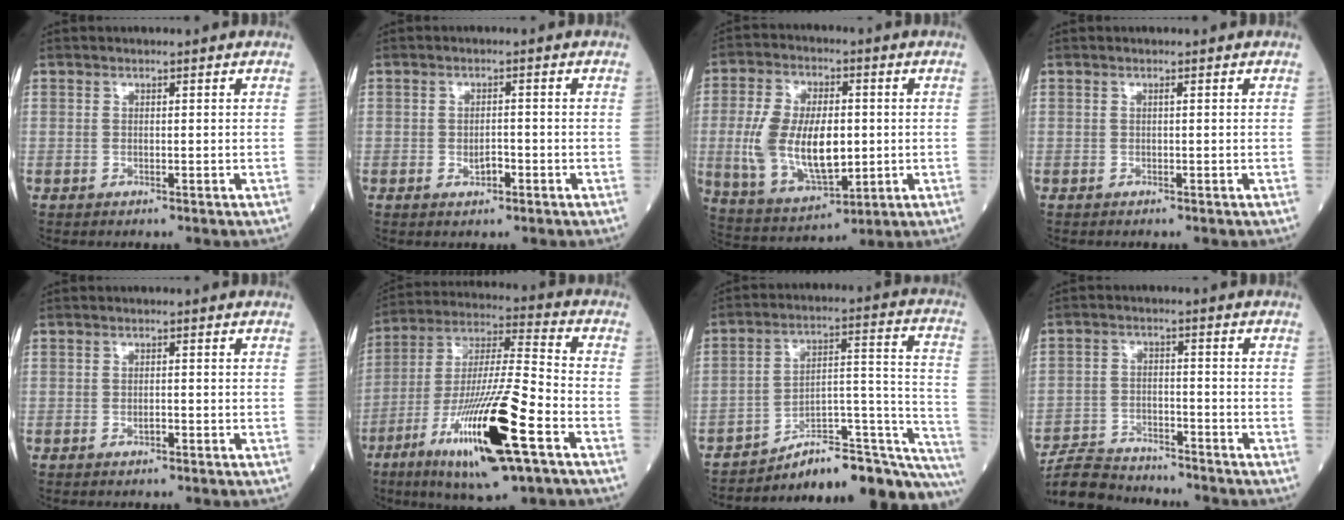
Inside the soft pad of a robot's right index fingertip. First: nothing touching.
{"total": 2.3, "force": [-0.9, 1.1, 1.8], "torque": [-0.030, 0.003, -0.012]}
{"total": 15.0, "force": [-0.7, 7.1, 13.2], "torque": [-0.265, 0.001, -0.001]}
{"total": 0.0}
{"total": 1.1, "force": [-0.5, 0.4, 0.9], "torque": [-0.018, 0.000, -0.007]}
{"total": 21.6, "force": [-9.5, 2.4, 19.2], "torque": [-0.369, -0.031, -0.166]}
{"total": 20.5, "force": [-17.7, 3.6, 9.6], "torque": [-0.062, 0.066, -0.247]}
{"total": 9.7, "force": [-9.4, 1.8, 1.5], "torque": [-0.031, 0.006, -0.161]}